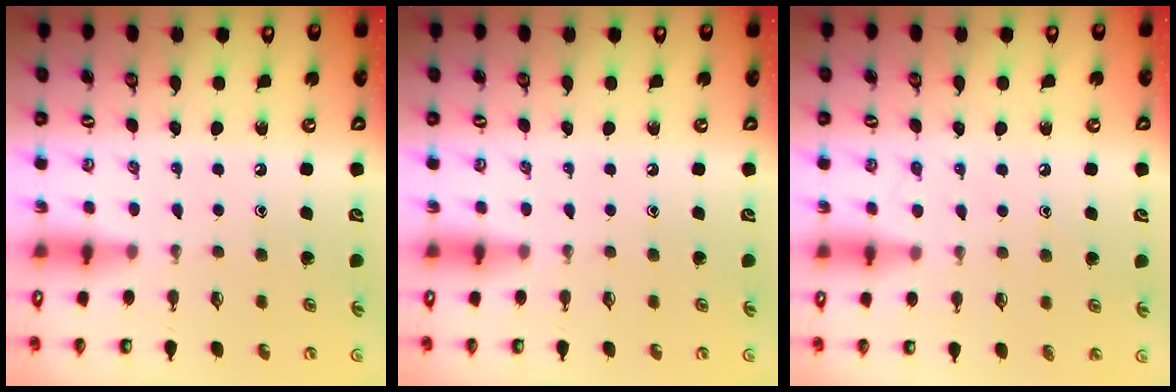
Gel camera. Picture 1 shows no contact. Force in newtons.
{"total": 0.0}
{"total": 5.1, "press": 5.1, "slide": 0.5}